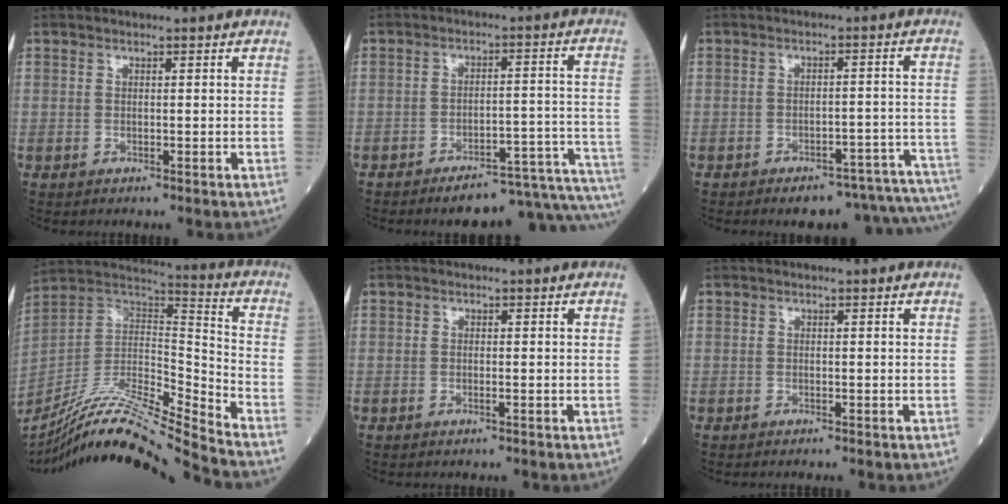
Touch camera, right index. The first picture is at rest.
{"total": 16.8, "force": [-15.3, 0.5, 6.9], "torque": [-0.016, 0.028, -0.193]}
{"total": 15.0, "force": [-14.2, 1.7, 4.7], "torque": [0.014, 0.029, -0.166]}
{"total": 20.6, "force": [-18.2, -1.4, 9.3], "torque": [-0.192, 0.008, -0.329]}
{"total": 0.0}
{"total": 0.0}